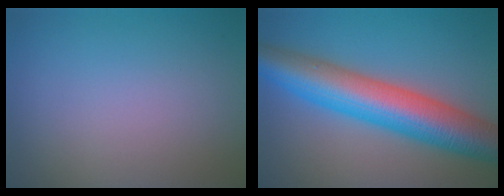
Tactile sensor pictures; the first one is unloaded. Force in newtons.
{"total": 10.2, "press": 10.2, "slide": 0.3}